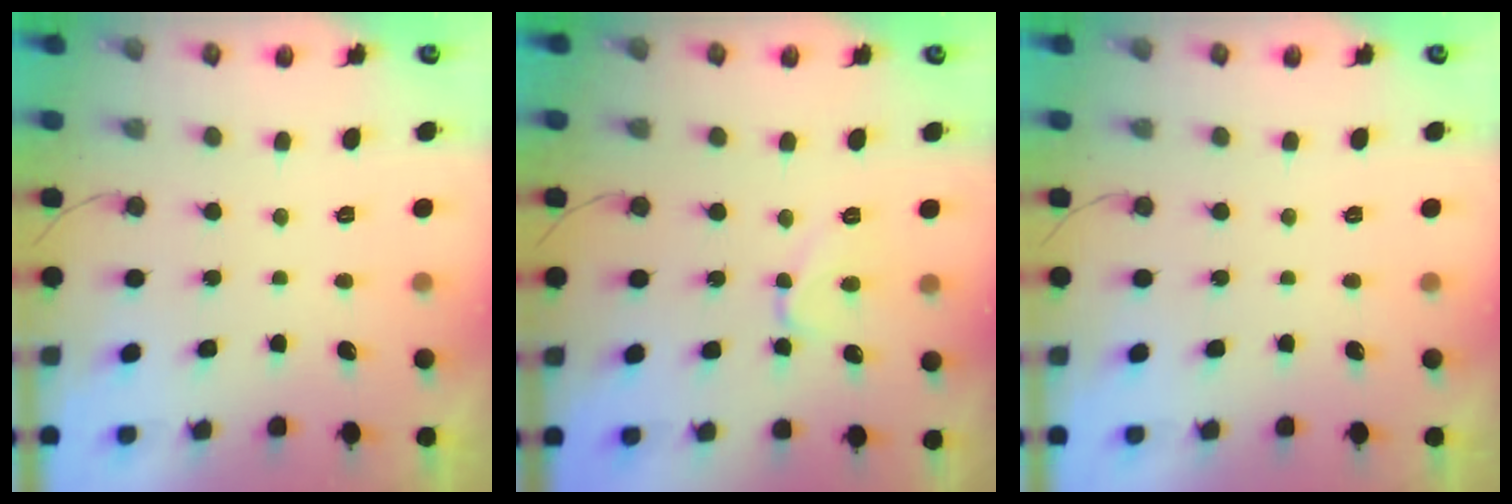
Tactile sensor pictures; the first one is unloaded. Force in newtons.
{"total": 6.7, "press": 6.6, "slide": 0.7}
{"total": 0.0}